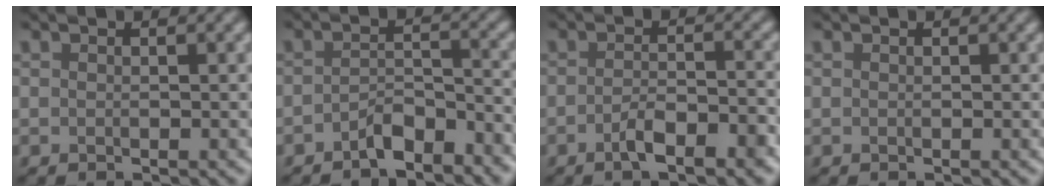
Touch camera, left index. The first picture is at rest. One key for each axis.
{"total": 3.6, "fx": -2.6, "fy": 1.4, "fz": 2.0, "tx": -0.031, "ty": 0.011, "tz": -0.048}
{"total": 3.7, "fx": -2.1, "fy": 1.2, "fz": 2.9, "tx": -0.054, "ty": 0.002, "tz": -0.038}
{"total": 0.0}